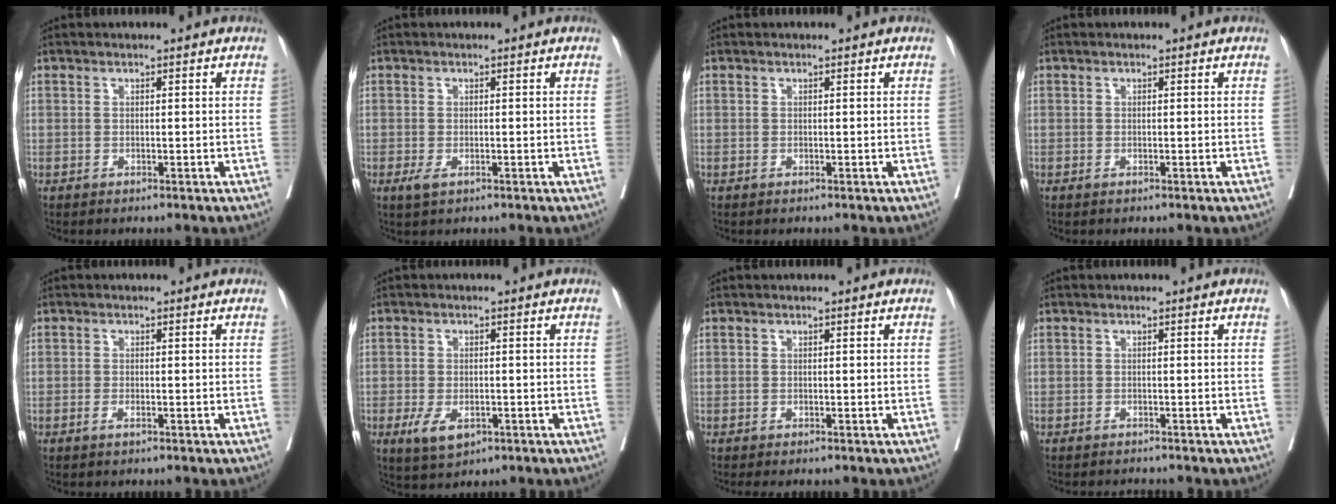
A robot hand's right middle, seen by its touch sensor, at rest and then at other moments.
{"total": 1.8, "force": [-0.8, 0.8, 1.5], "torque": [-0.029, -0.003, -0.009]}
{"total": 0.0}
{"total": 0.0}
{"total": 1.0, "force": [-0.5, 0.3, 0.8], "torque": [-0.013, 0.000, -0.008]}
{"total": 4.8, "force": [-2.0, 2.4, 3.6], "torque": [-0.069, -0.006, -0.025]}
{"total": 0.8, "force": [-0.7, 0.1, 0.3], "torque": [-0.004, -0.003, -0.012]}
{"total": 1.2, "force": [-1.2, 0.0, 0.0], "torque": [-0.001, -0.005, -0.016]}